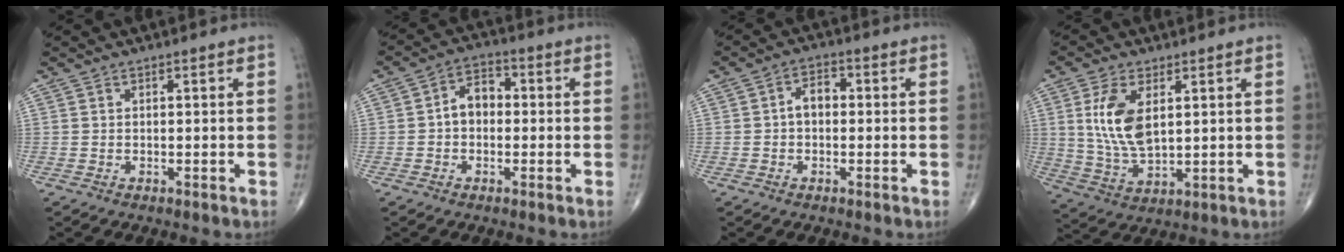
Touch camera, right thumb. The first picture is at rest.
{"total": 6.1, "force": [-0.3, 4.3, 4.2], "torque": [-0.054, 0.024, -0.017]}
{"total": 4.3, "force": [-0.2, 2.9, 3.2], "torque": [-0.044, 0.020, -0.011]}
{"total": 10.9, "force": [2.8, 5.7, 8.9], "torque": [-0.172, -0.016, 0.062]}